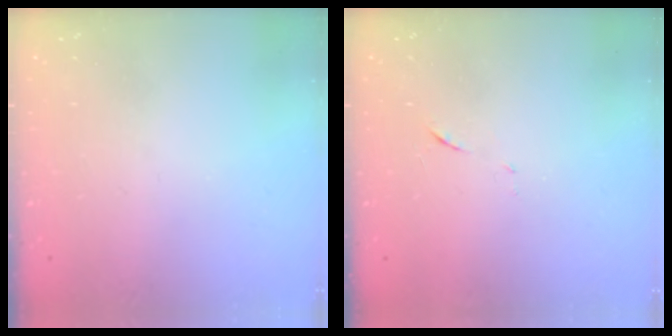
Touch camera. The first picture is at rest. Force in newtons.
{"total": 6.7, "press": 6.6, "slide": 0.6}